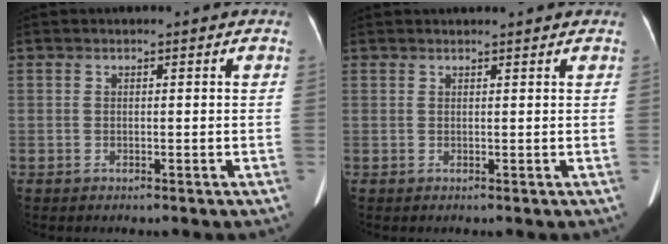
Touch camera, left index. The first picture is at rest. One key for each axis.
{"total": 2.6, "fx": 2.6, "fy": 0.1, "fz": 0.7, "tx": -0.009, "ty": 0.023, "tz": 0.035}